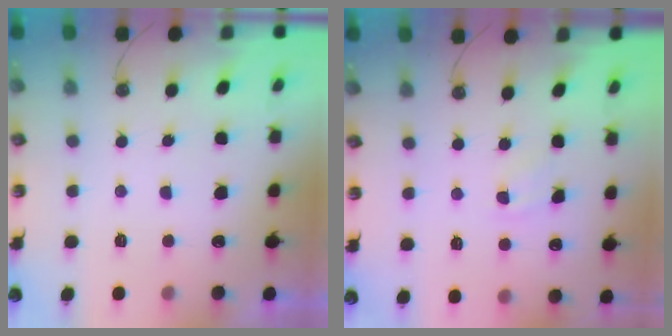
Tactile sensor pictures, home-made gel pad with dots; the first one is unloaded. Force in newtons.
{"total": 3.9, "press": 3.9, "slide": 0.5}